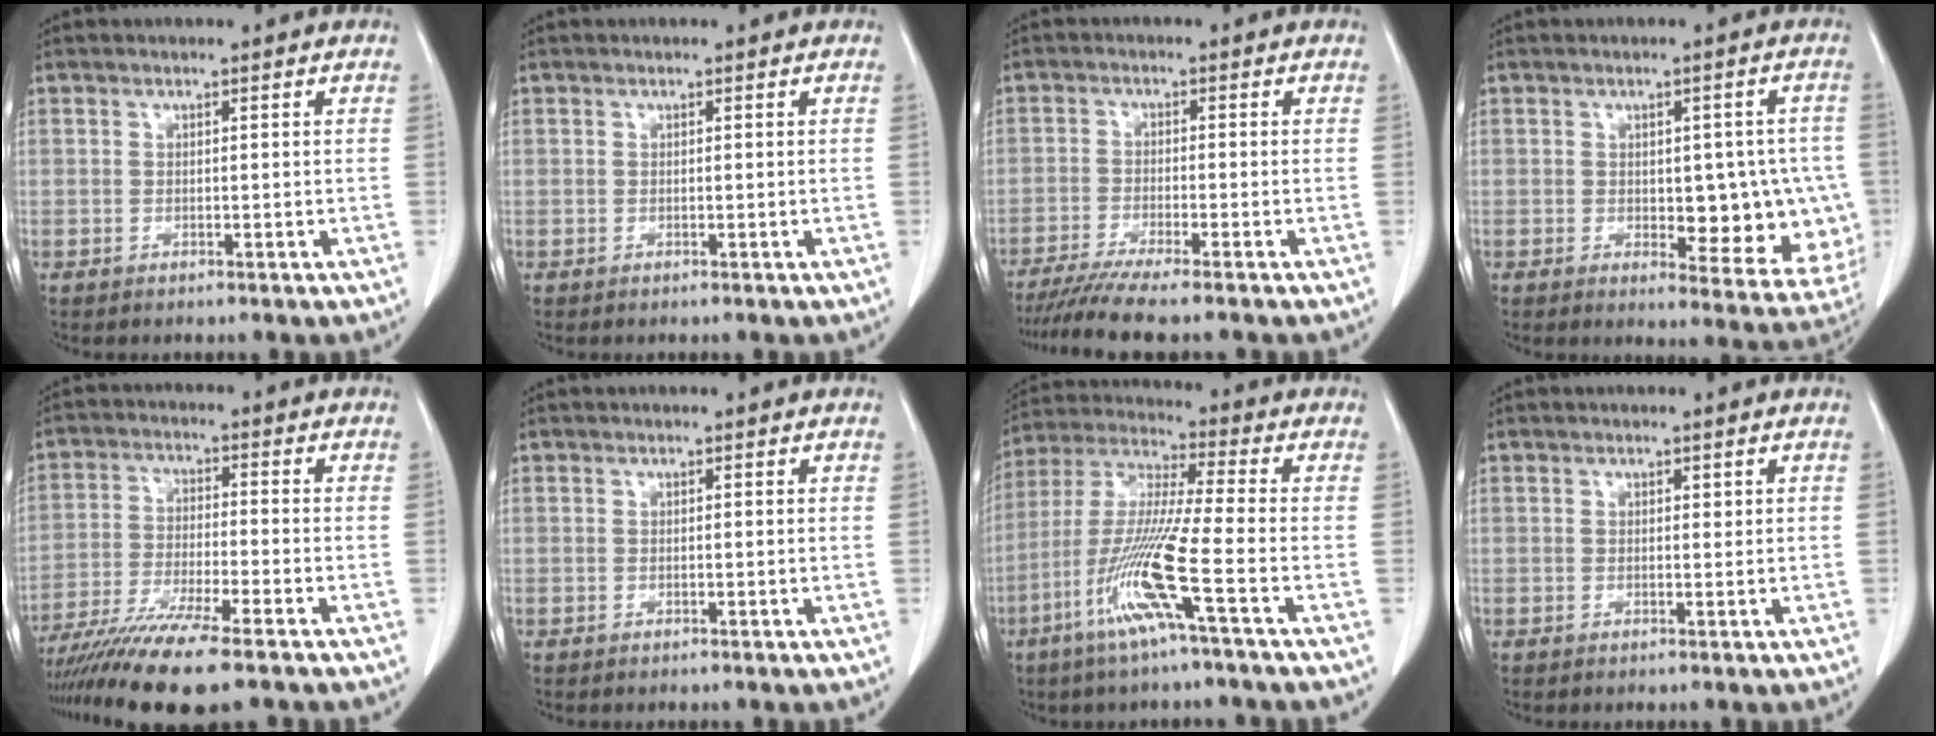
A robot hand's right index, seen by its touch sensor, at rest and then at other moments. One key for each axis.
{"total": 0.0}
{"total": 7.5, "fx": -6.3, "fy": -0.9, "fz": 3.9, "tx": -0.055, "ty": -0.020, "tz": -0.104}
{"total": 11.6, "fx": -1.0, "fy": 5.4, "fz": 10.2, "tx": -0.104, "ty": 0.008, "tz": 0.004}
{"total": 12.4, "fx": -9.7, "fy": -0.3, "fz": 7.7, "tx": -0.133, "ty": -0.033, "tz": -0.163}
{"total": 0.0}
{"total": 12.6, "fx": -5.4, "fy": -1.2, "fz": 11.4, "tx": -0.233, "ty": -0.011, "tz": -0.110}
{"total": 0.5, "fx": 0.3, "fy": 0.3, "fz": 0.3, "tx": -0.003, "ty": -0.002, "tz": 0.004}